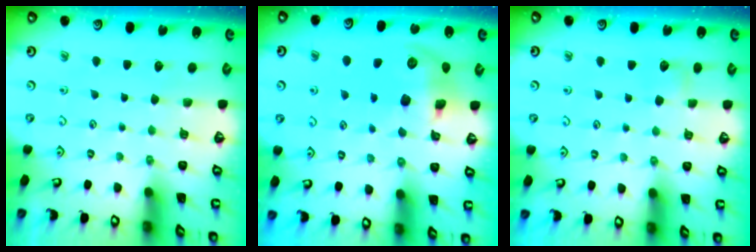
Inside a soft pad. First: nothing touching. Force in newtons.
{"total": 10.3, "press": 10.3, "slide": 0.5}
{"total": 4.5, "press": 4.5, "slide": 0.6}